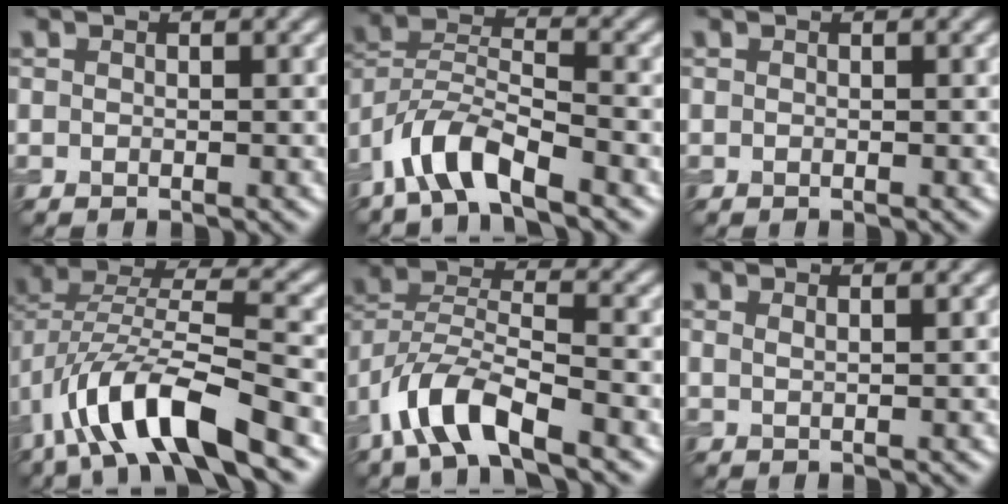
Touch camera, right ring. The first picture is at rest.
{"total": 6.3, "force": [-4.5, 1.9, 4.0], "torque": [-0.074, 0.005, -0.090]}
{"total": 0.0}
{"total": 10.5, "force": [-5.6, 3.1, 8.3], "torque": [-0.156, 0.009, -0.107]}
{"total": 7.2, "force": [-4.7, 2.4, 5.0], "torque": [-0.095, 0.002, -0.096]}
{"total": 1.0, "force": [0.7, 0.3, 0.7], "torque": [-0.007, -0.001, 0.010]}